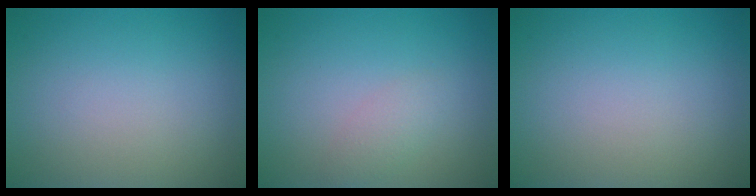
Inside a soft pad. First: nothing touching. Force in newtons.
{"total": 1.5, "press": 1.5, "slide": 0.1}
{"total": 0.0}